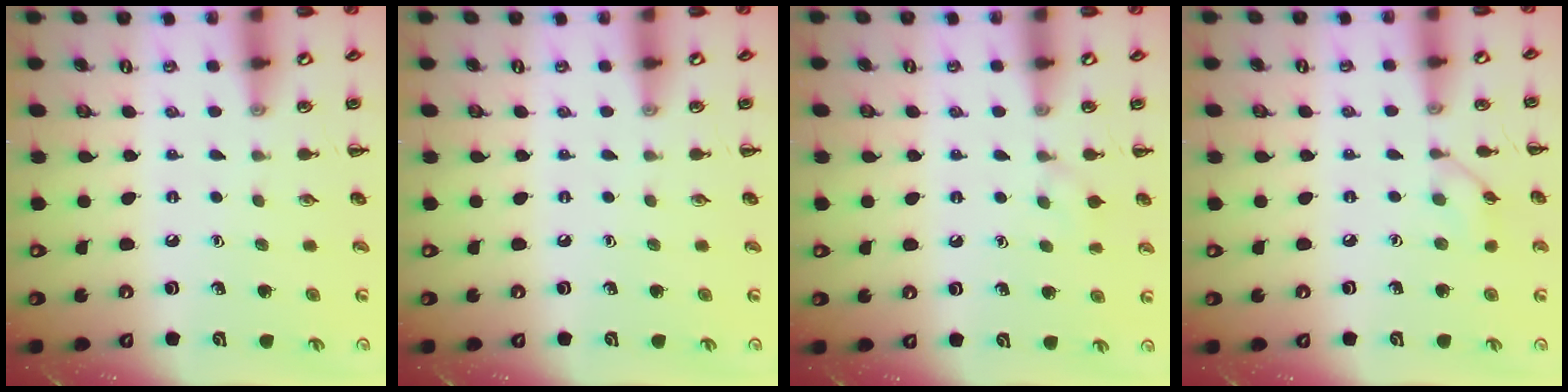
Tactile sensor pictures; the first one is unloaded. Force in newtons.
{"total": 0.0}
{"total": 5.6, "press": 5.4, "slide": 1.7}
{"total": 6.3, "press": 6.2, "slide": 1.4}